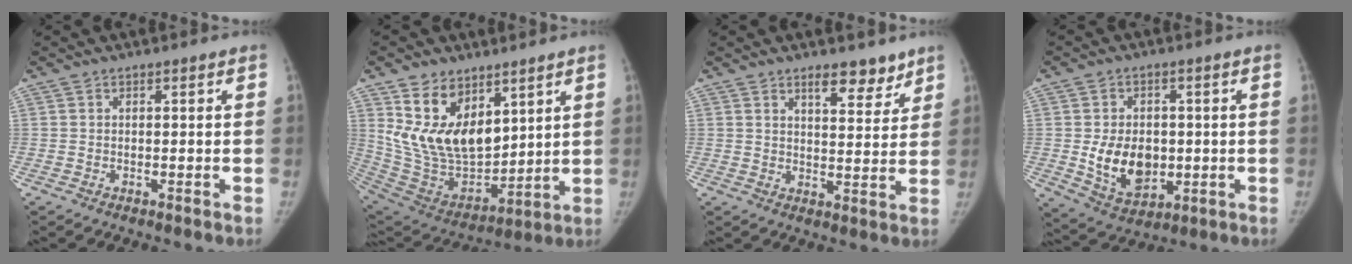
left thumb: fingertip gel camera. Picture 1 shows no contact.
{"total": 18.4, "force": [8.8, 11.1, 11.8], "torque": [-0.173, -0.053, 0.193]}
{"total": 7.1, "force": [5.2, 2.9, 3.9], "torque": [-0.028, -0.035, 0.076]}
{"total": 11.0, "force": [-0.6, 7.9, 7.6], "torque": [-0.096, -0.010, 0.007]}